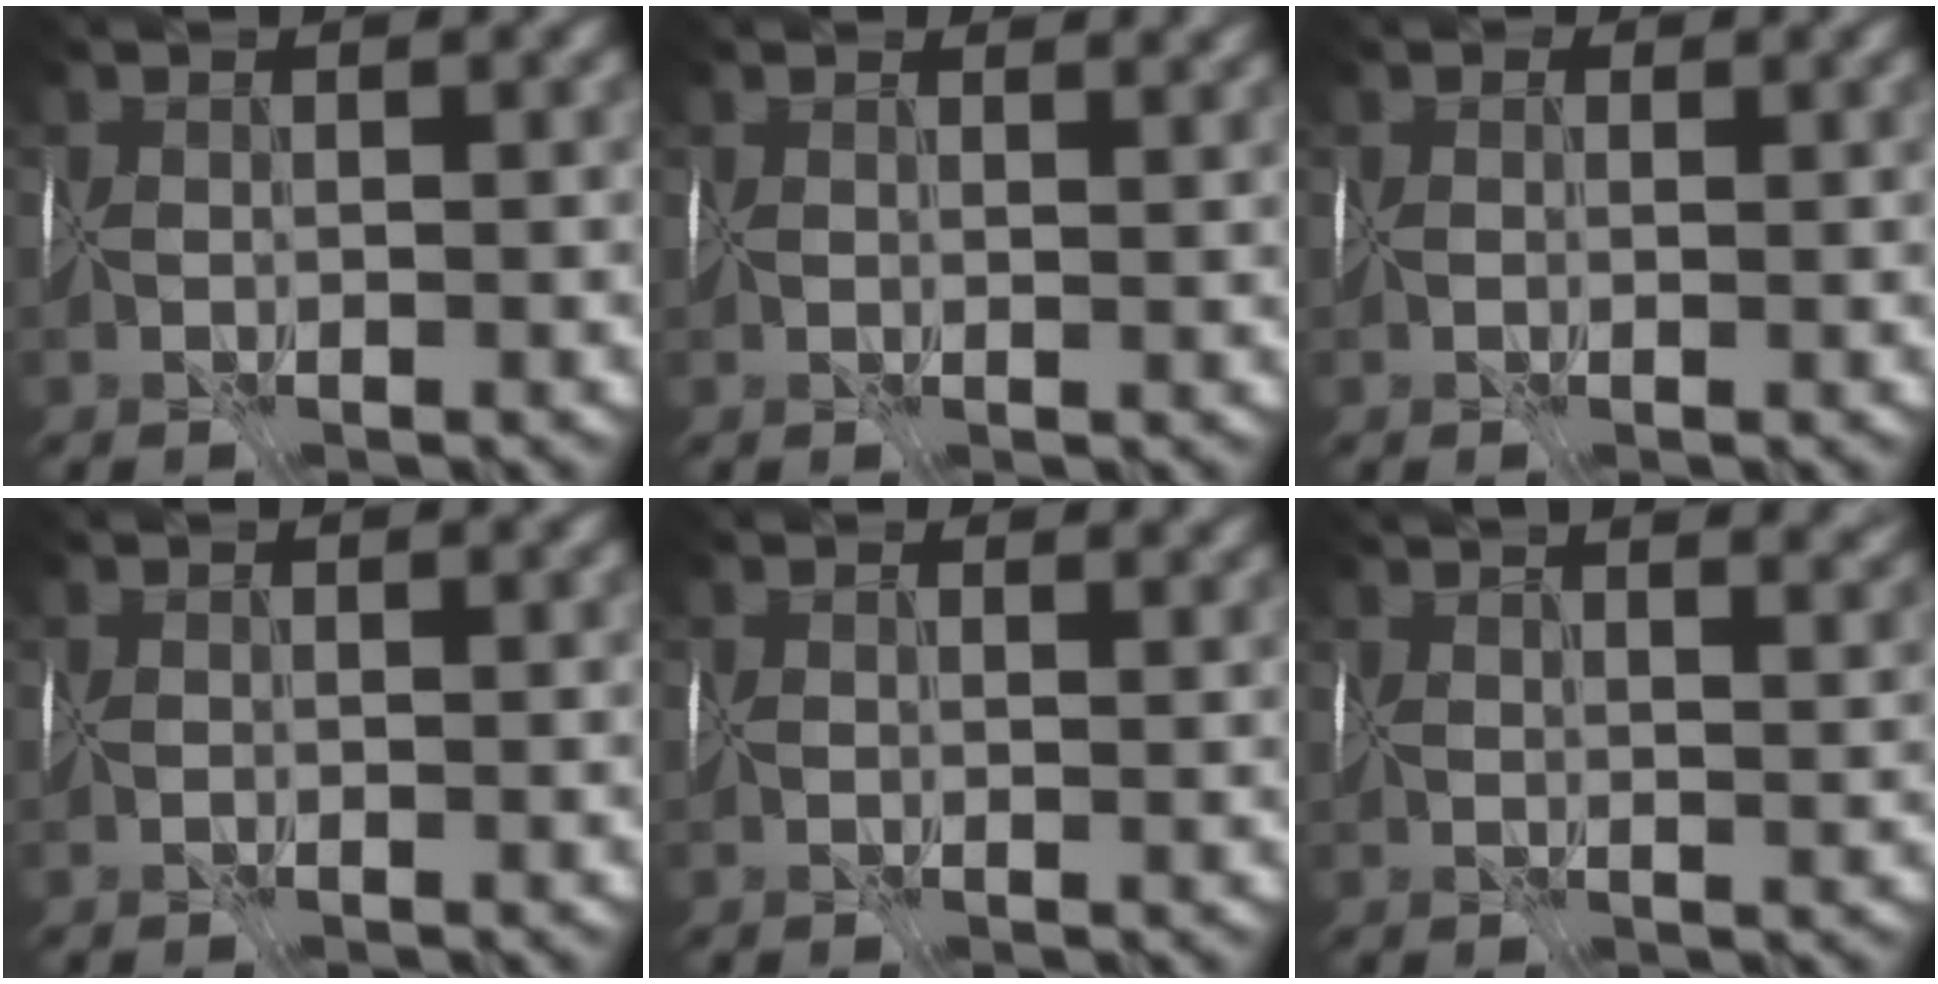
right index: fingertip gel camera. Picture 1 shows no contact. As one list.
[{"total": 3.8, "force": [2.4, 2.2, 2.0], "torque": [-0.030, 0.007, 0.038]}, {"total": 1.0, "force": [0.2, 1.0, 0.3], "torque": [-0.003, 0.002, 0.002]}, {"total": 0.0}, {"total": 2.9, "force": [1.7, 1.9, 1.4], "torque": [-0.021, 0.002, 0.028]}, {"total": 10.3, "force": [7.1, 3.9, 6.3], "torque": [-0.093, 0.057, 0.093]}]